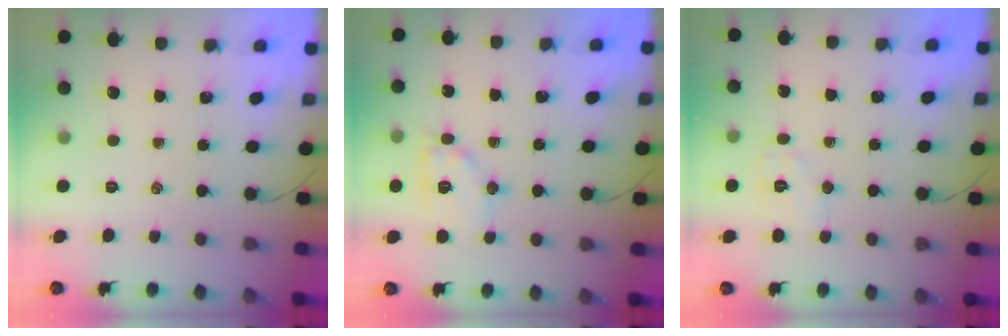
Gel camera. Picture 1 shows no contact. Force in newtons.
{"total": 10.6, "press": 10.5, "slide": 0.4}
{"total": 6.5, "press": 6.4, "slide": 0.9}